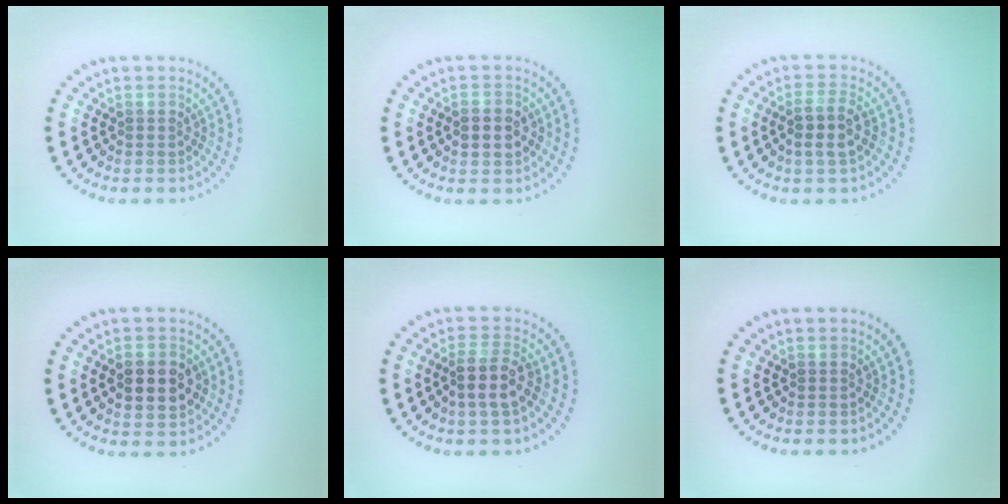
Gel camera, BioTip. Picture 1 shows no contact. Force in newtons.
{"total": 2.5, "press": 2.4, "slide": 0.2}
{"total": 2.5, "press": 2.3, "slide": 0.9}
{"total": 4.5, "press": 4.5, "slide": 0.3}
{"total": 2.8, "press": 2.5, "slide": 1.3}
{"total": 0.0}